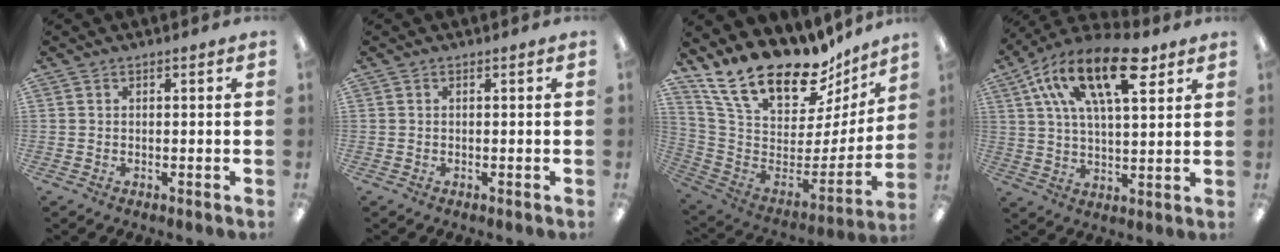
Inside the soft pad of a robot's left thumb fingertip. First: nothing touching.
{"total": 0.0}
{"total": 22.9, "force": [17.3, 9.4, 11.6], "torque": [-0.199, -0.134, 0.312]}
{"total": 20.8, "force": [10.5, 8.9, 15.6], "torque": [-0.271, -0.040, 0.172]}